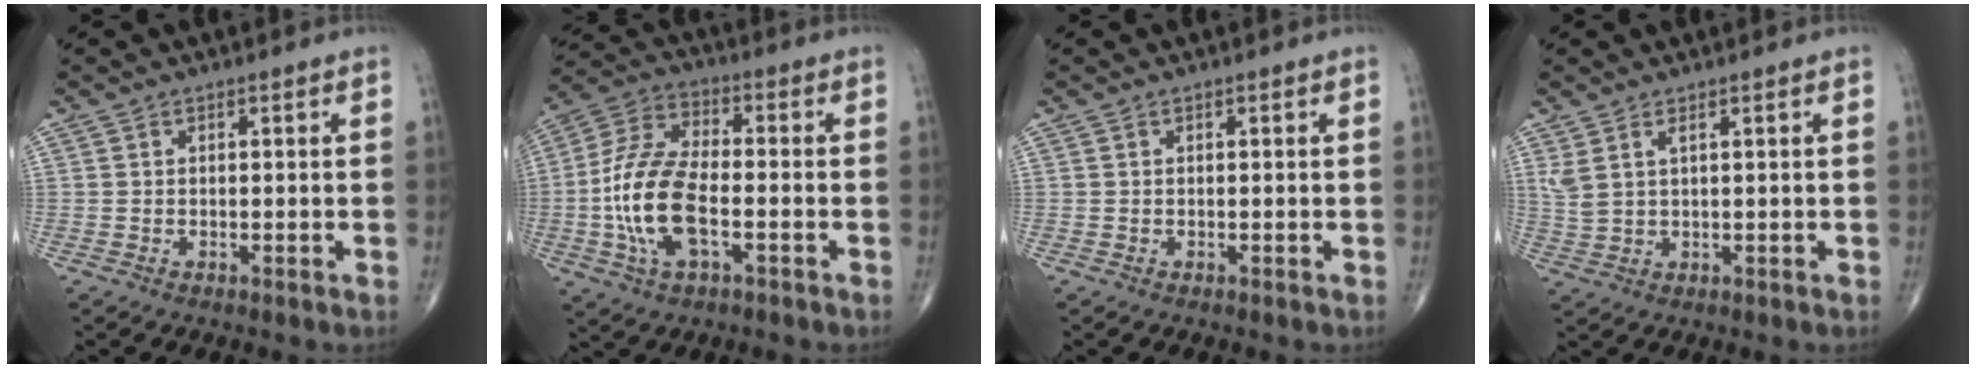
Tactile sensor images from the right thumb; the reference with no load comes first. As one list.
[{"total": 14.6, "force": [-3.3, 6.8, 12.4], "torque": [-0.265, 0.024, -0.064]}, {"total": 0.0}, {"total": 3.5, "force": [1.8, 1.2, 2.8], "torque": [-0.070, -0.002, 0.045]}]